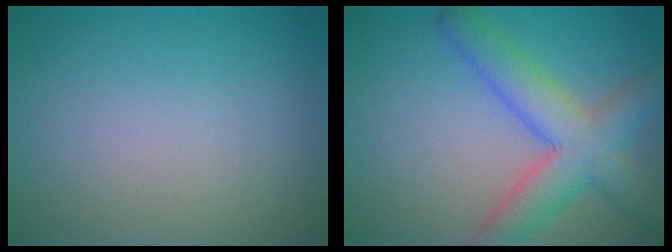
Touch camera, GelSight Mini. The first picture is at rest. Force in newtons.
{"total": 6.8, "press": 6.8, "slide": 0.3}